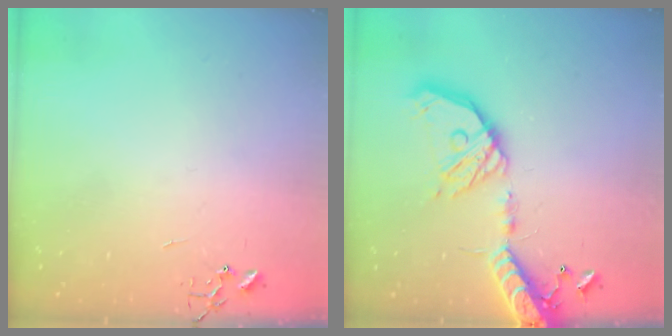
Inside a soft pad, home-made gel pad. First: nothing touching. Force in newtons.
{"total": 20.9, "press": 20.5, "slide": 3.9}